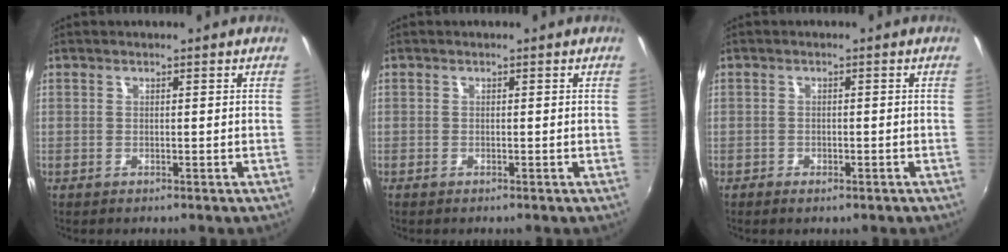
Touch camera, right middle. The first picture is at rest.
{"total": 0.5, "force": [-0.5, 0.1, 0.2], "torque": [-0.004, -0.004, -0.011]}
{"total": 1.5, "force": [-0.8, 0.9, 0.9], "torque": [-0.019, -0.006, -0.014]}